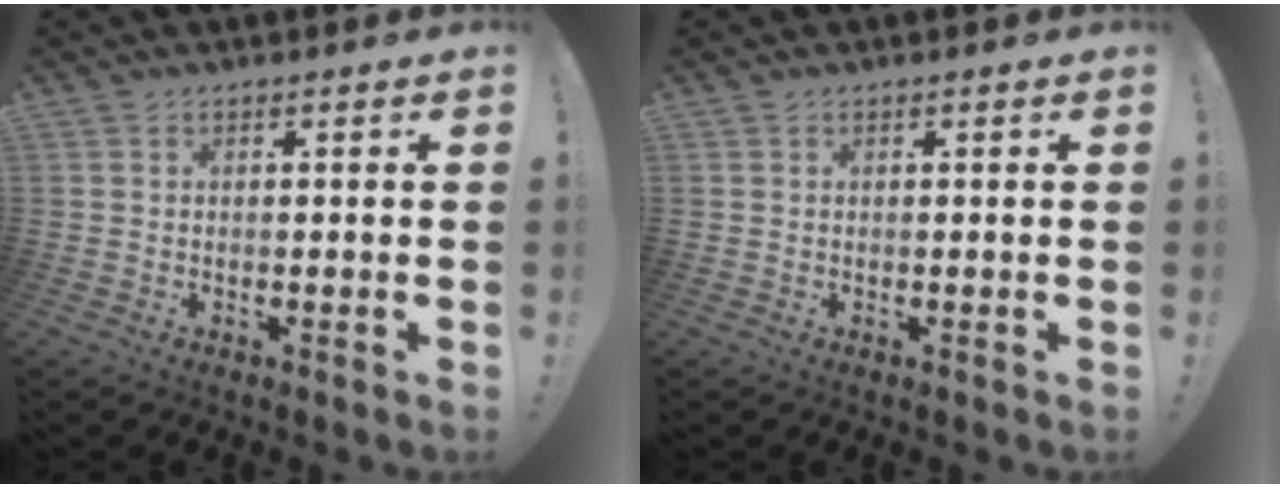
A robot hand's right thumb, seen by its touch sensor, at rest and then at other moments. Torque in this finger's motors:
{"motor_torque": [0.03, 0.01, 0.08, -0.11, 0.04]}